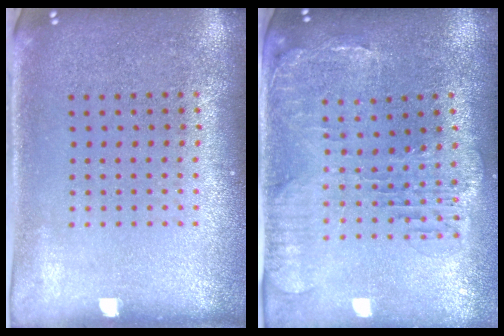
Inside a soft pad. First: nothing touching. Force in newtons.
{"total": 1.5, "press": 1.4, "slide": 0.4}